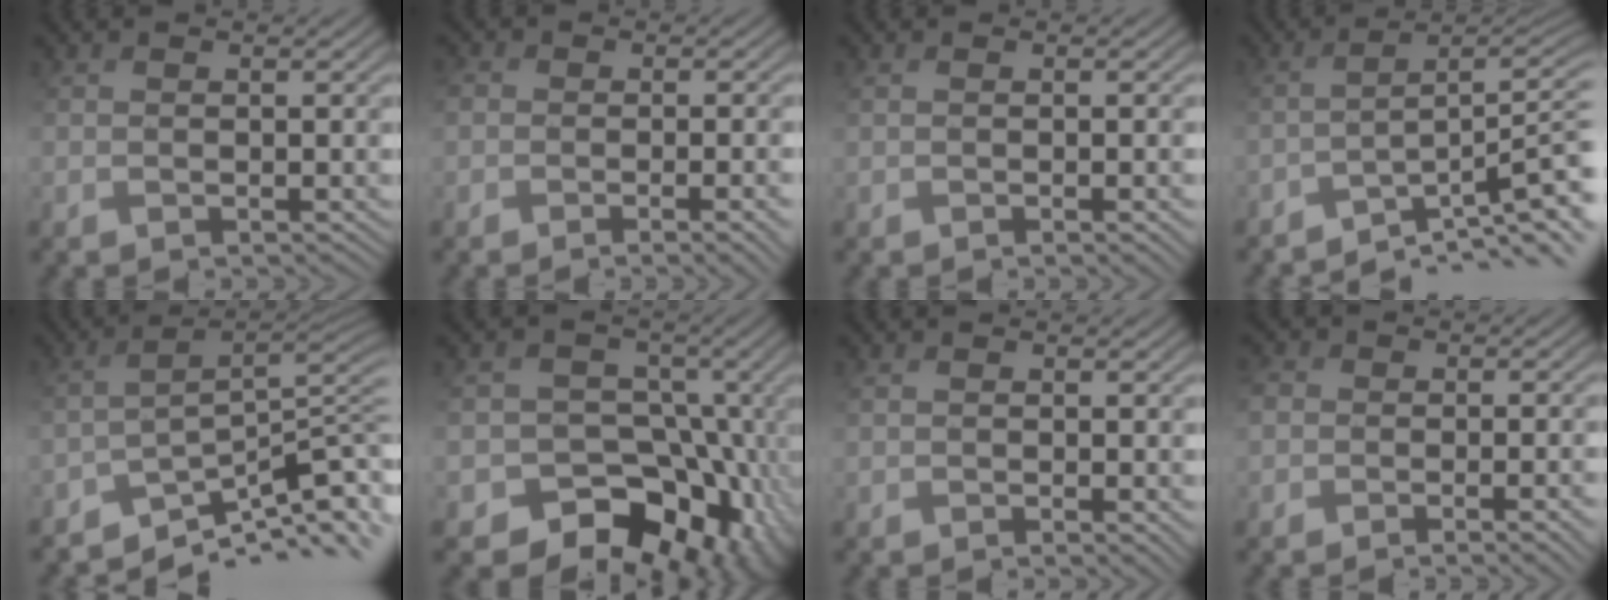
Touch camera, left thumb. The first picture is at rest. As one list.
[{"total": 5.8, "force": [-2.7, 3.1, 4.1], "torque": [-0.045, 0.003, -0.028]}, {"total": 1.8, "force": [-0.5, 0.1, 1.7], "torque": [-0.020, 0.007, -0.005]}, {"total": 9.5, "force": [-6.1, 1.6, 7.2], "torque": [-0.095, 0.007, -0.088]}, {"total": 8.5, "force": [-6.4, 1.5, 5.3], "torque": [-0.078, 0.015, -0.105]}, {"total": 13.0, "force": [-6.2, 10.8, 3.7], "torque": [-0.033, -0.017, -0.110]}, {"total": 1.0, "force": [-0.1, 0.0, 1.0], "torque": [-0.012, 0.002, 0.001]}, {"total": 6.4, "force": [-3.0, 3.7, 4.2], "torque": [-0.058, 0.004, -0.037]}]